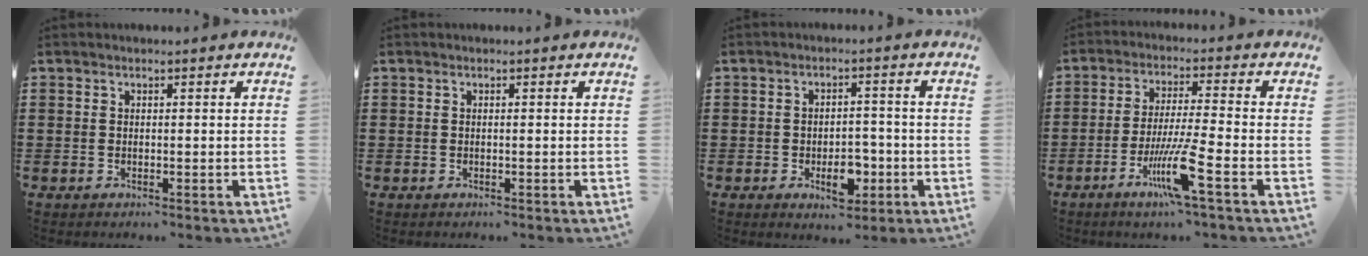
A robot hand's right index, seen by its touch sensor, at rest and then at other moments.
{"total": 0.0}
{"total": 6.0, "force": [-2.2, 3.3, 4.4], "torque": [-0.063, 0.009, -0.037]}
{"total": 8.7, "force": [-4.3, -0.1, 7.5], "torque": [-0.148, -0.013, -0.082]}